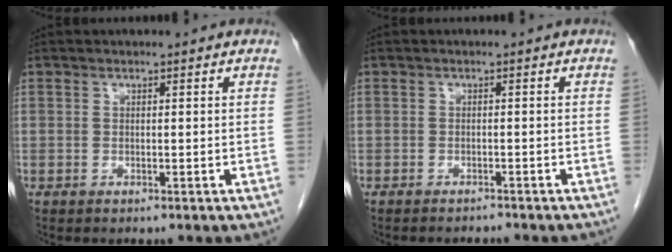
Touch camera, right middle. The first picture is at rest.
{"total": 3.1, "force": [-2.9, 0.7, 0.8], "torque": [-0.013, -0.003, -0.034]}